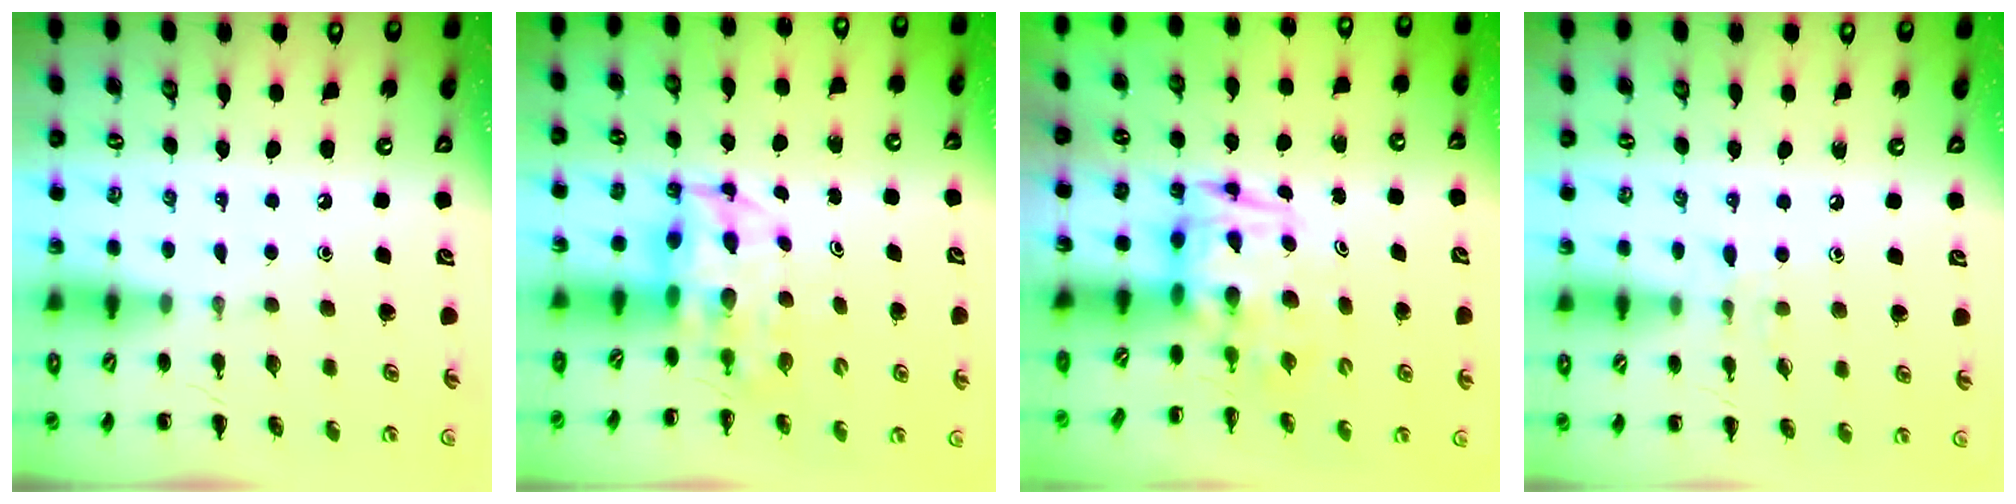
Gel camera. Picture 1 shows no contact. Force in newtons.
{"total": 4.4, "press": 4.2, "slide": 1.3}
{"total": 3.3, "press": 3.3, "slide": 0.7}
{"total": 5.5, "press": 5.2, "slide": 1.9}